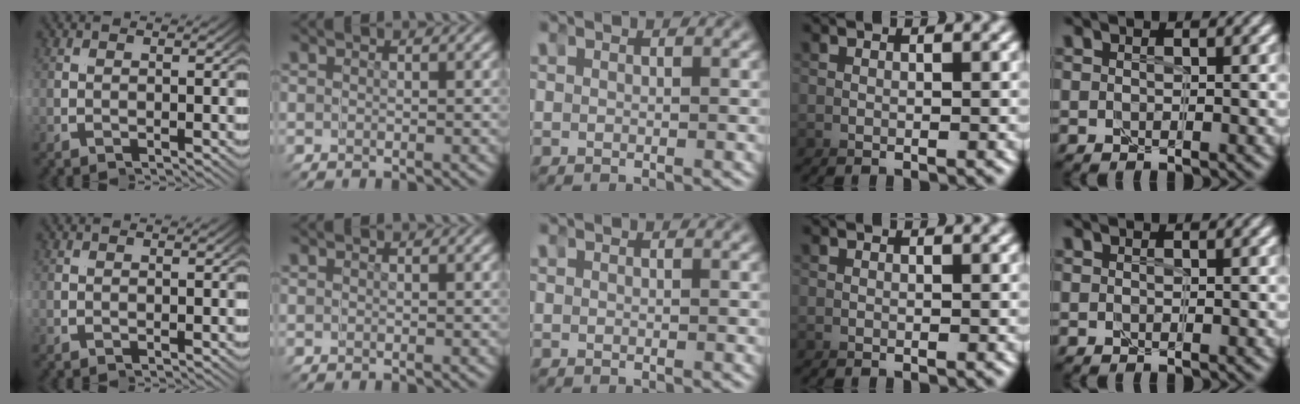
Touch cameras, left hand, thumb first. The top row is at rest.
{}